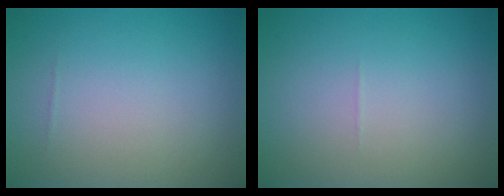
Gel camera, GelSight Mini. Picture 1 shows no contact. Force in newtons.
{"total": 0.0}